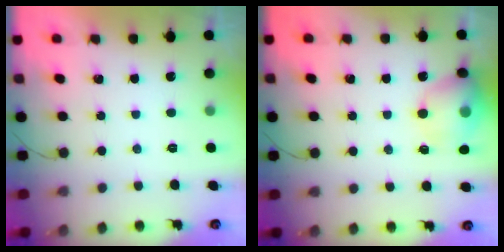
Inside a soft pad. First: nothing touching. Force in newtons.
{"total": 13.3, "press": 13.1, "slide": 2.1}